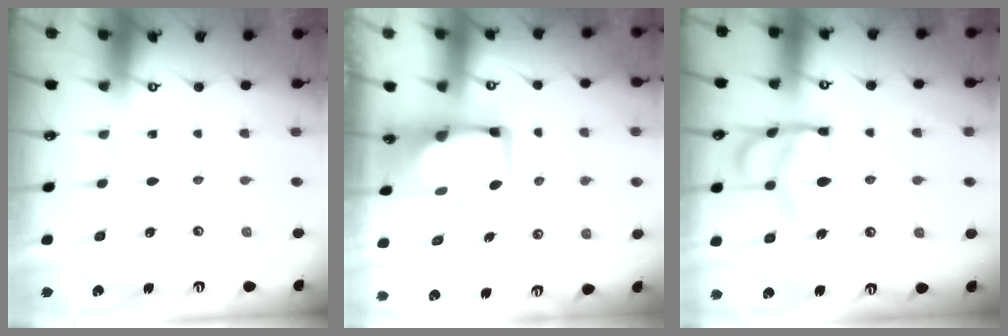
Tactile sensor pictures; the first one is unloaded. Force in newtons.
{"total": 6.1, "press": 5.9, "slide": 1.3}
{"total": 13.9, "press": 13.8, "slide": 1.5}